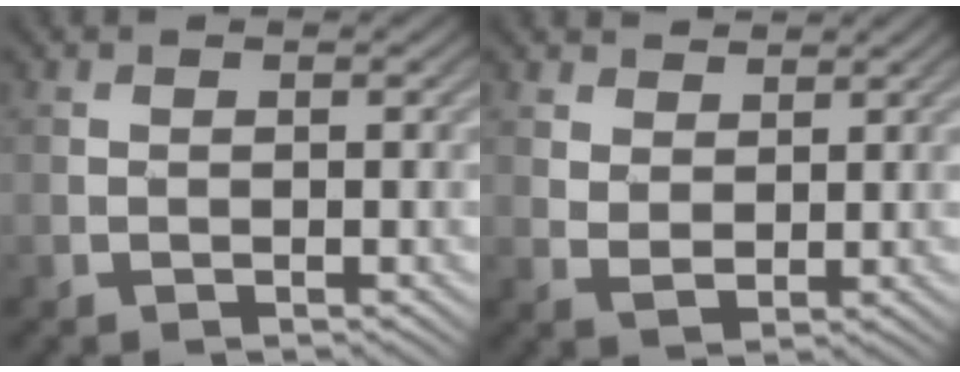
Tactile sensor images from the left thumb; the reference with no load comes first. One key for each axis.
{"total": 3.7, "fx": 2.8, "fy": 2.0, "fz": 1.4, "tx": -0.037, "ty": -0.005, "tz": 0.062}